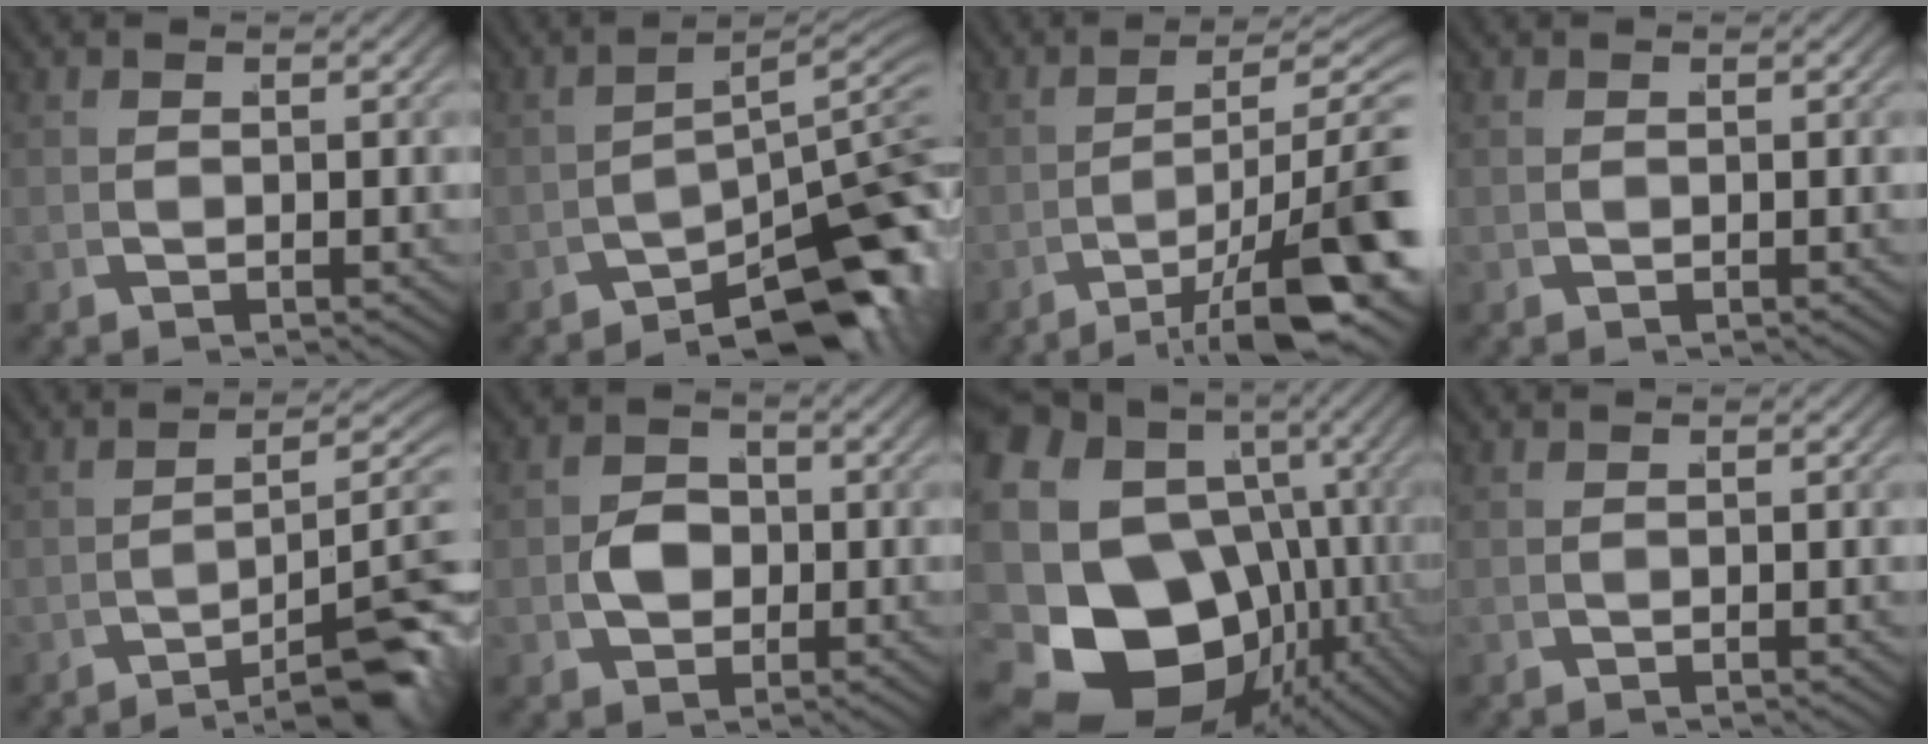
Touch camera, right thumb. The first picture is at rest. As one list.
[{"total": 12.4, "force": [-4.3, 6.3, 9.8], "torque": [-0.140, -0.043, -0.045]}, {"total": 8.2, "force": [-1.5, 3.8, 7.2], "torque": [-0.111, -0.020, -0.009]}, {"total": 0.0}, {"total": 10.0, "force": [-3.9, 4.8, 7.8], "torque": [-0.106, -0.026, -0.047]}, {"total": 4.0, "force": [-0.1, 3.3, 2.2], "torque": [-0.048, -0.007, 0.006]}, {"total": 23.2, "force": [-2.9, 18.5, 13.8], "torque": [-0.285, -0.075, -0.027]}, {"total": 0.0}]